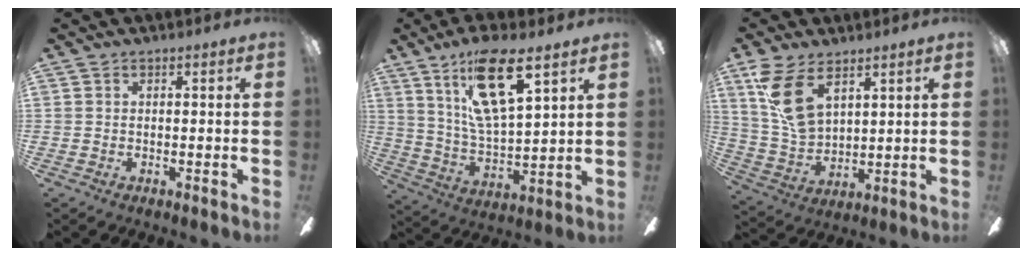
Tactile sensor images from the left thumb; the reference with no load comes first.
{"total": 17.9, "force": [10.8, 5.9, 12.9], "torque": [-0.228, -0.040, 0.181]}
{"total": 13.5, "force": [7.7, 7.6, 8.2], "torque": [-0.180, -0.018, 0.148]}